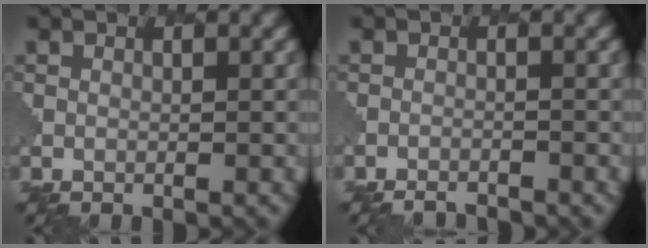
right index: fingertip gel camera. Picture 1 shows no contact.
{"total": 2.6, "force": [-2.6, 0.5, 0.2], "torque": [0.005, 0.003, -0.036]}